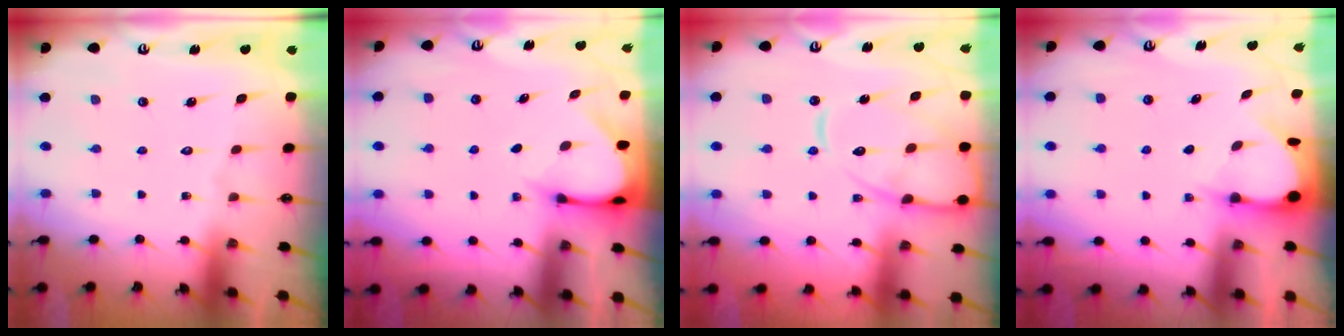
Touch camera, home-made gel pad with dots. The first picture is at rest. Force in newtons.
{"total": 3.3, "press": 3.3, "slide": 0.2}
{"total": 14.1, "press": 14.0, "slide": 1.3}
{"total": 3.3, "press": 3.3, "slide": 0.4}